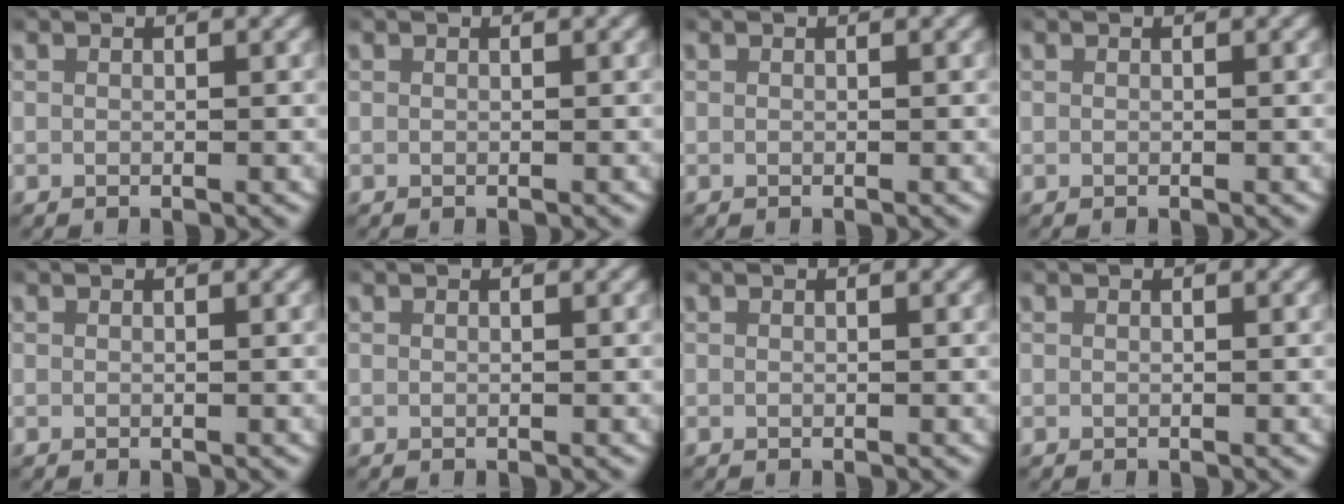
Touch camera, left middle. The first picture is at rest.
{"total": 0.0}
{"total": 0.0}
{"total": 0.0}
{"total": 0.0}
{"total": 0.0}
{"total": 0.0}
{"total": 0.0}